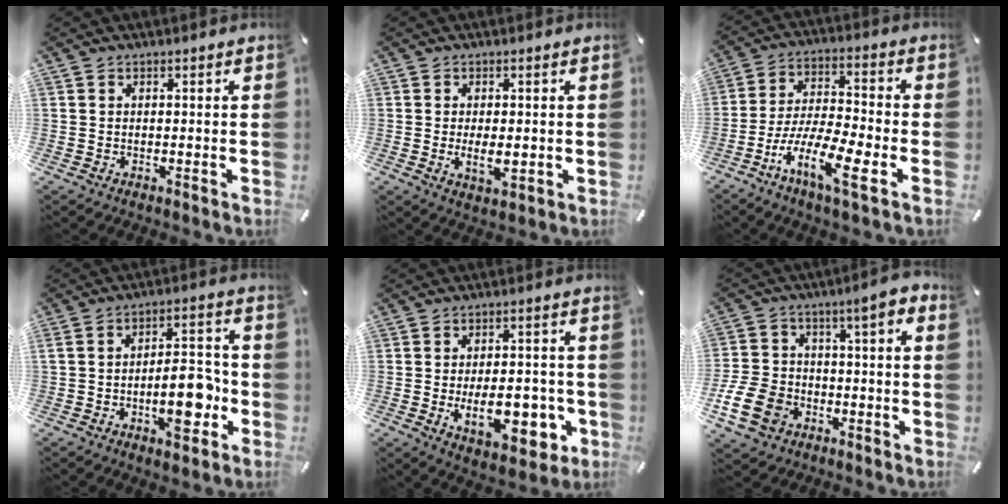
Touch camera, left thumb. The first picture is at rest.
{"total": 5.2, "force": [-0.4, 2.0, 4.8], "torque": [-0.072, -0.005, -0.009]}
{"total": 14.1, "force": [-7.0, 4.0, 11.6], "torque": [-0.223, 0.014, -0.121]}
{"total": 12.7, "force": [-4.2, 5.7, 10.5], "torque": [-0.157, 0.020, -0.068]}
{"total": 14.6, "force": [-3.8, 6.9, 12.3], "torque": [-0.172, -0.005, -0.058]}
{"total": 13.2, "force": [-4.8, 9.4, 7.9], "torque": [-0.156, 0.031, -0.089]}